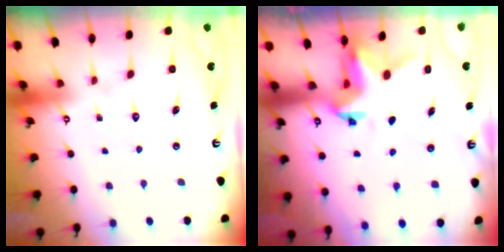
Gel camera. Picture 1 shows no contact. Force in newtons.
{"total": 3.6, "press": 3.6, "slide": 0.2}